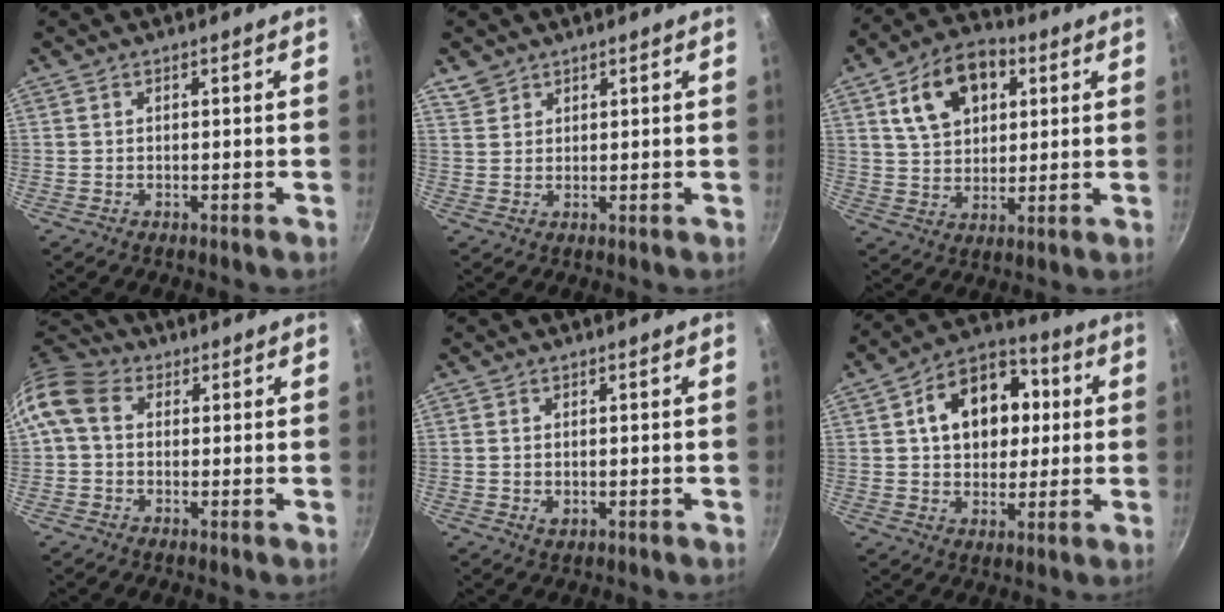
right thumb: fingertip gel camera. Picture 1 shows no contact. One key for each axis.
{"total": 3.1, "fx": 2.2, "fy": 2.1, "fz": 0.5, "tx": 0.002, "ty": 0.000, "tz": 0.042}
{"total": 14.1, "fx": 5.1, "fy": 9.5, "fz": 9.1, "tx": -0.124, "ty": 0.004, "tz": 0.083}
{"total": 8.5, "fx": 1.4, "fy": 6.5, "fz": 5.2, "tx": -0.096, "ty": 0.018, "tz": 0.007}
{"total": 1.9, "fx": 0.0, "fy": 1.3, "fz": 1.4, "tx": -0.022, "ty": -0.003, "tz": 0.002}
{"total": 16.0, "fx": 3.3, "fy": 11.6, "fz": 10.5, "tx": -0.122, "ty": 0.019, "tz": 0.041}